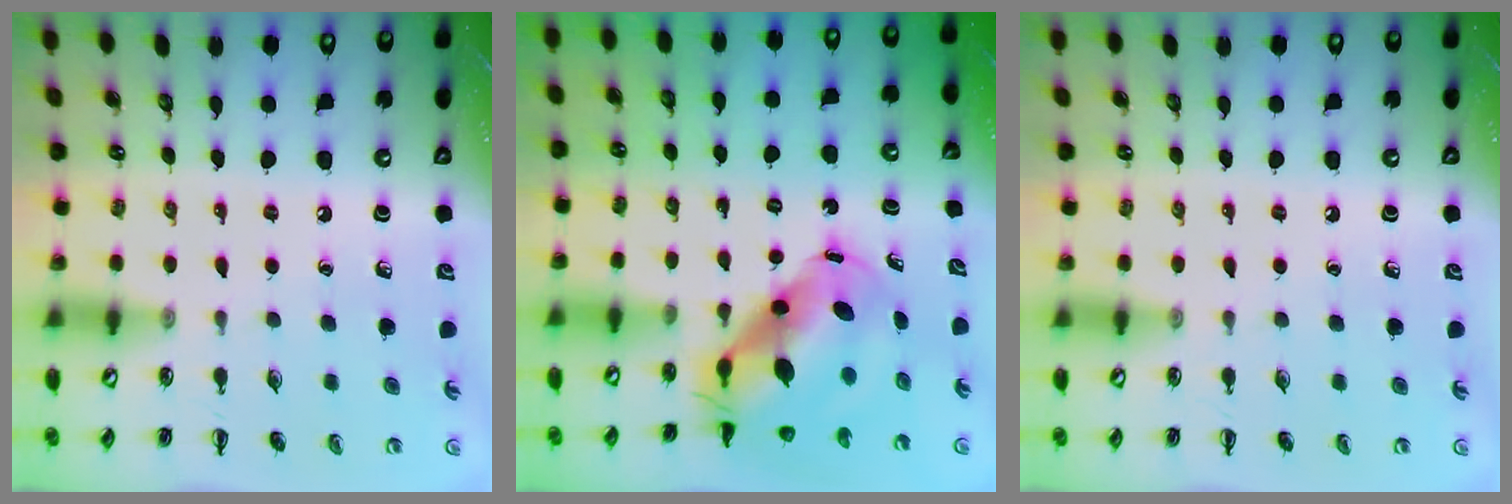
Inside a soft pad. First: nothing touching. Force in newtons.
{"total": 10.3, "press": 10.1, "slide": 2.2}
{"total": 0.0}